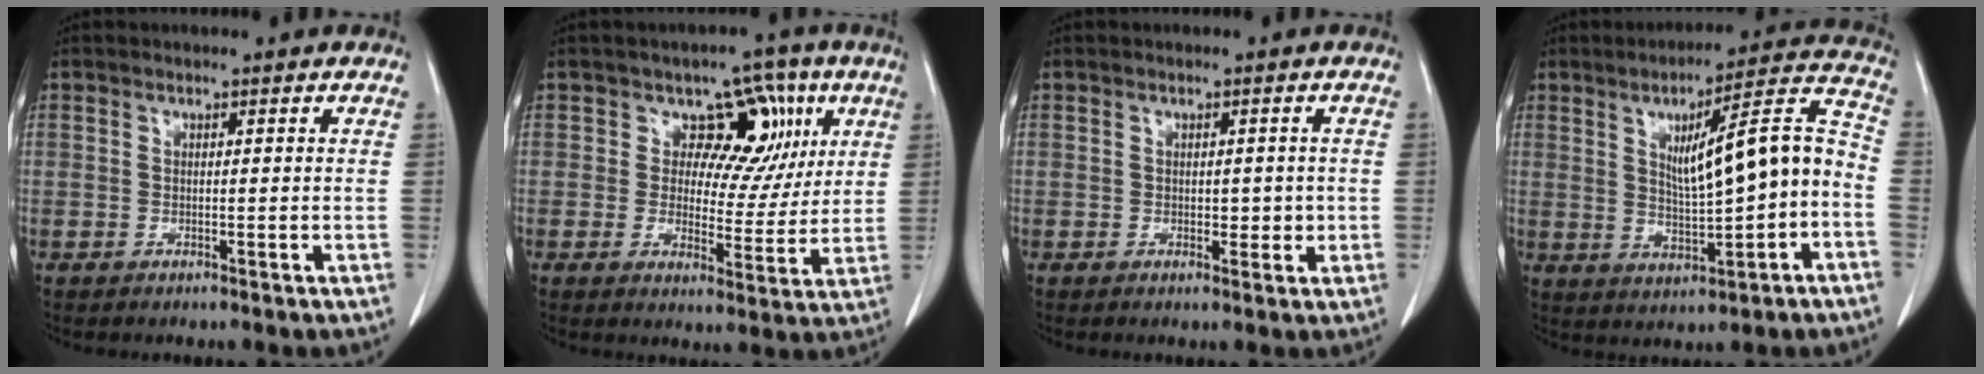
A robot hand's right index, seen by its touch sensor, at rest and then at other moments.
{"total": 8.3, "force": [3.5, 6.3, 4.1], "torque": [-0.021, 0.017, 0.048]}
{"total": 2.4, "force": [-0.2, 1.4, 1.9], "torque": [-0.021, 0.000, 0.002]}
{"total": 13.2, "force": [-0.4, 1.9, 13.0], "torque": [-0.186, 0.030, 0.001]}